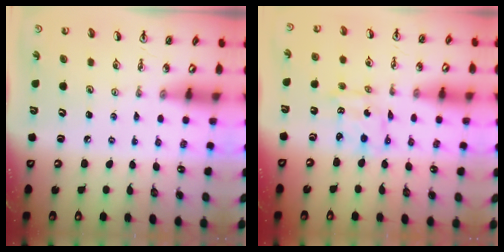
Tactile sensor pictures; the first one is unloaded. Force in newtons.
{"total": 2.4, "press": 2.4, "slide": 0.1}